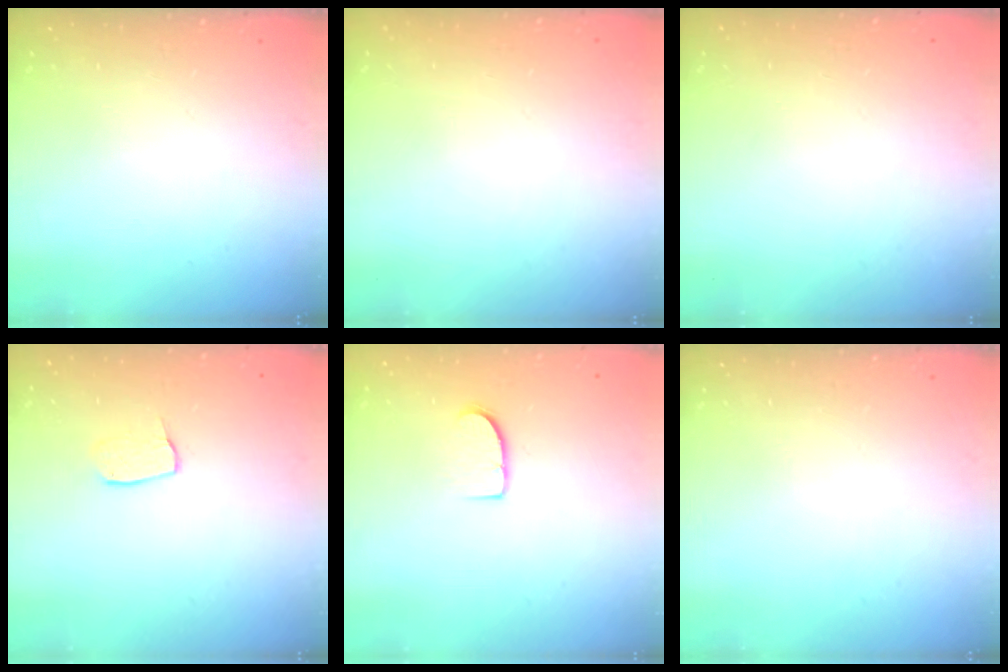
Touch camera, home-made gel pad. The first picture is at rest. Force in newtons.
{"total": 0.0}
{"total": 0.0}
{"total": 5.9, "press": 5.9, "slide": 0.3}
{"total": 6.6, "press": 6.6, "slide": 0.5}
{"total": 0.0}